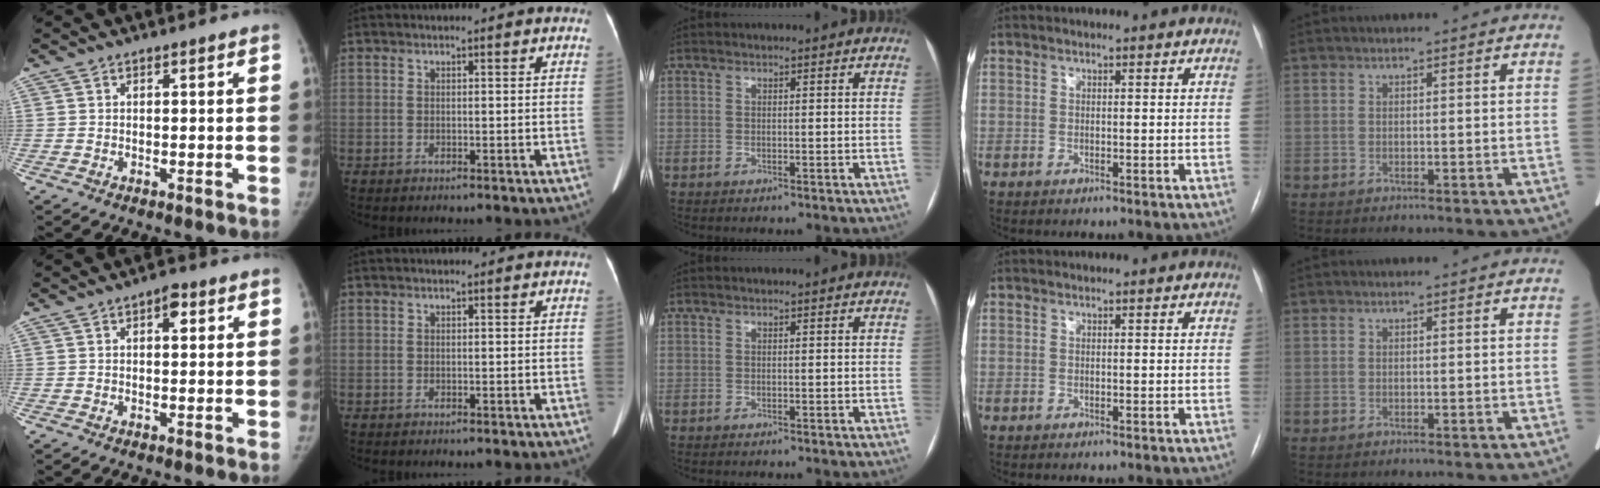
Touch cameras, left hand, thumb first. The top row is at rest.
{"thumb": {"total": 3.0, "force": [1.1, 1.5, 2.3], "torque": [-0.023, 0.001, 0.011]}}